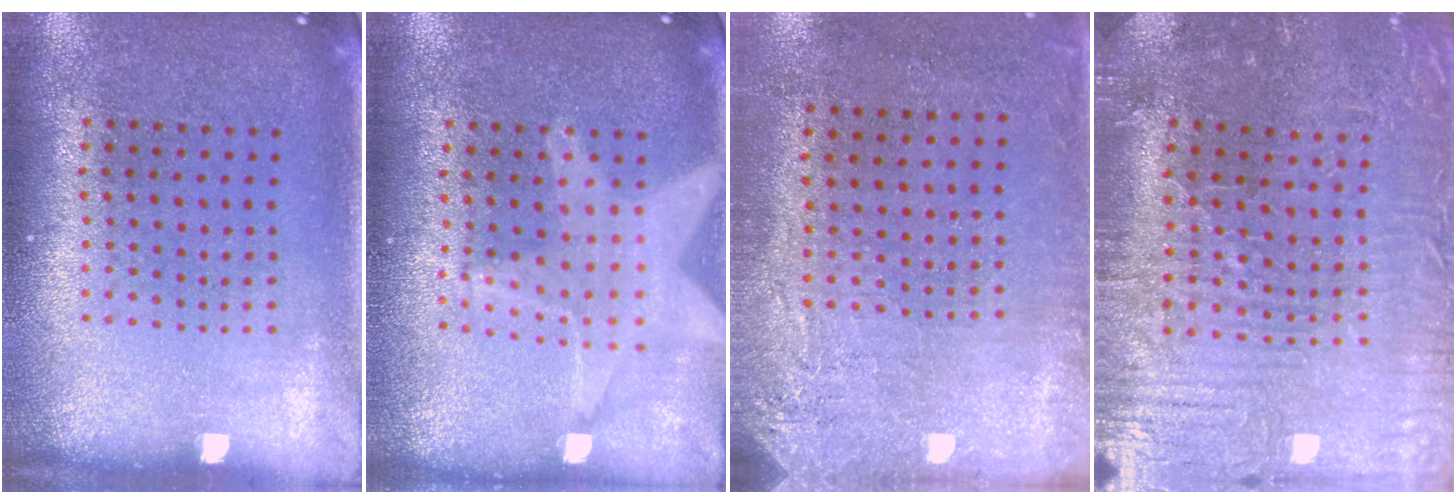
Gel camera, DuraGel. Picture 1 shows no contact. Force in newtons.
{"total": 1.9, "press": 1.7, "slide": 0.9}
{"total": 2.9, "press": 2.4, "slide": 1.6}
{"total": 2.3, "press": 2.2, "slide": 0.4}